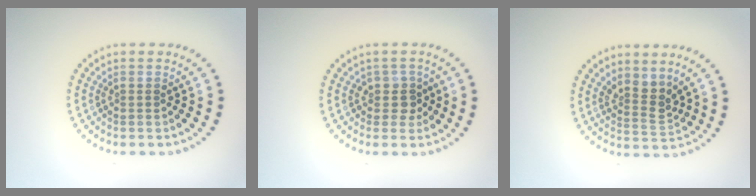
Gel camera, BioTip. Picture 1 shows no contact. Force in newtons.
{"total": 1.8, "press": 1.6, "slide": 1.0}
{"total": 2.5, "press": 1.9, "slide": 1.7}